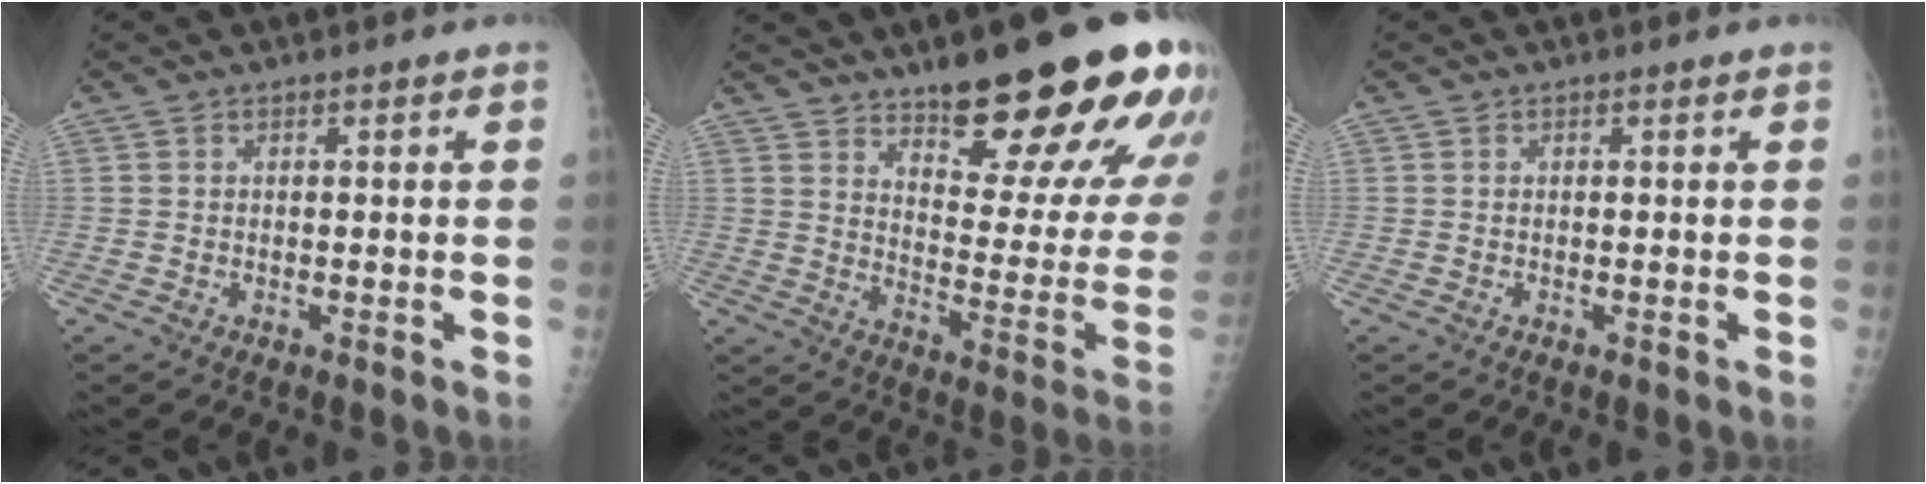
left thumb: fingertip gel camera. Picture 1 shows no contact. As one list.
[{"total": 24.9, "force": [15.6, 6.8, 18.1], "torque": [-0.207, -0.077, 0.224]}, {"total": 0.0}]